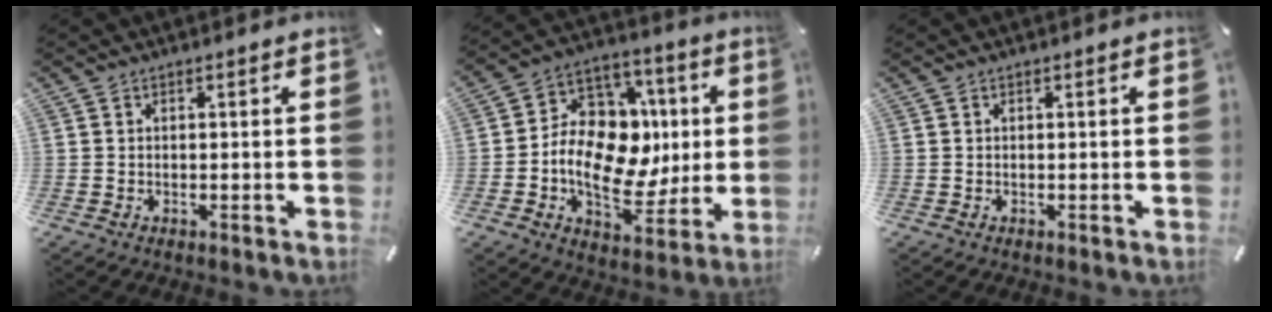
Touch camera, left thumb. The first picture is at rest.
{"total": 16.9, "force": [-1.6, 13.2, 10.6], "torque": [-0.187, 0.000, -0.022]}
{"total": 0.0}